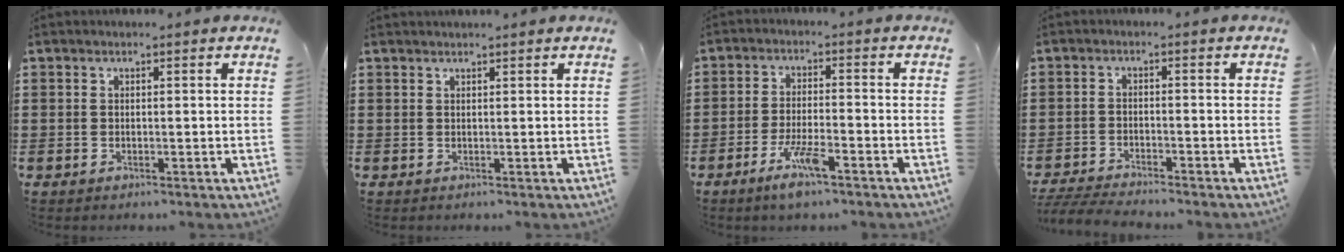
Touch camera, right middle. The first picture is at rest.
{"total": 0.8, "force": [0.8, -0.3, 0.1], "torque": [-0.004, -0.003, 0.016]}
{"total": 6.0, "force": [-3.6, 0.9, 4.7], "torque": [-0.103, -0.011, -0.065]}
{"total": 4.0, "force": [-3.8, 0.0, 1.1], "torque": [-0.033, -0.012, -0.080]}